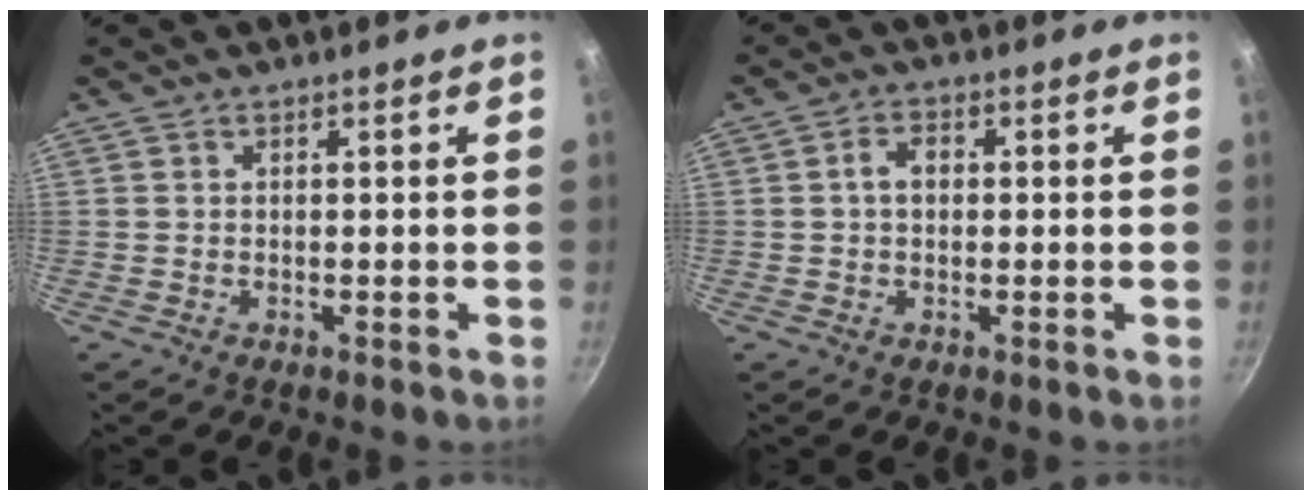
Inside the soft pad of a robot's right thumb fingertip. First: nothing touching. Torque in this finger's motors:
{"motor_torque": [-0.53, 0.69, 0.40, 0.19, 0.01]}